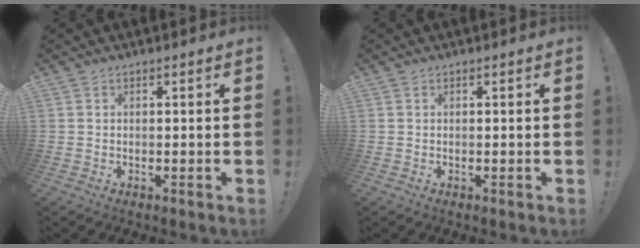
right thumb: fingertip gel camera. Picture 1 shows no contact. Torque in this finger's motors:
{"motor_torque": [-0.15, -0.09, 0.22, 0.05, 0.00]}